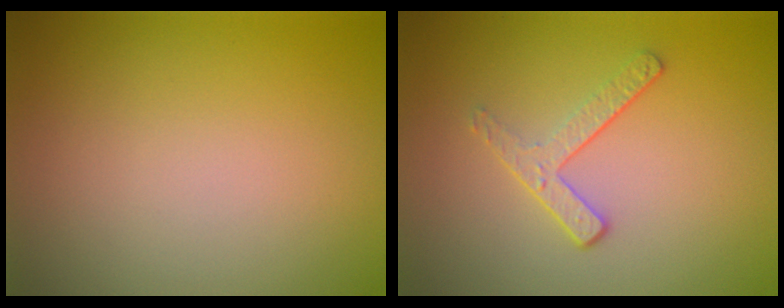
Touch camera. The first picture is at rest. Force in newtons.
{"total": 2.0, "press": 1.4, "slide": 1.5}